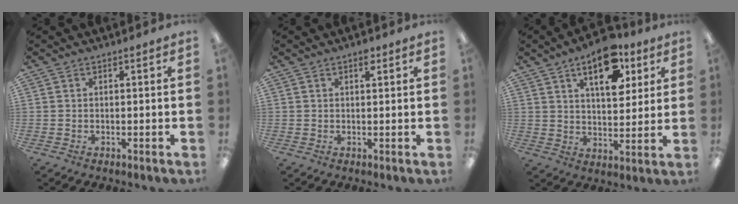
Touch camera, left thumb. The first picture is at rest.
{"total": 1.9, "force": [1.2, 0.7, 1.3], "torque": [-0.013, -0.005, 0.017]}
{"total": 14.2, "force": [7.9, 7.1, 9.5], "torque": [-0.126, -0.030, 0.132]}